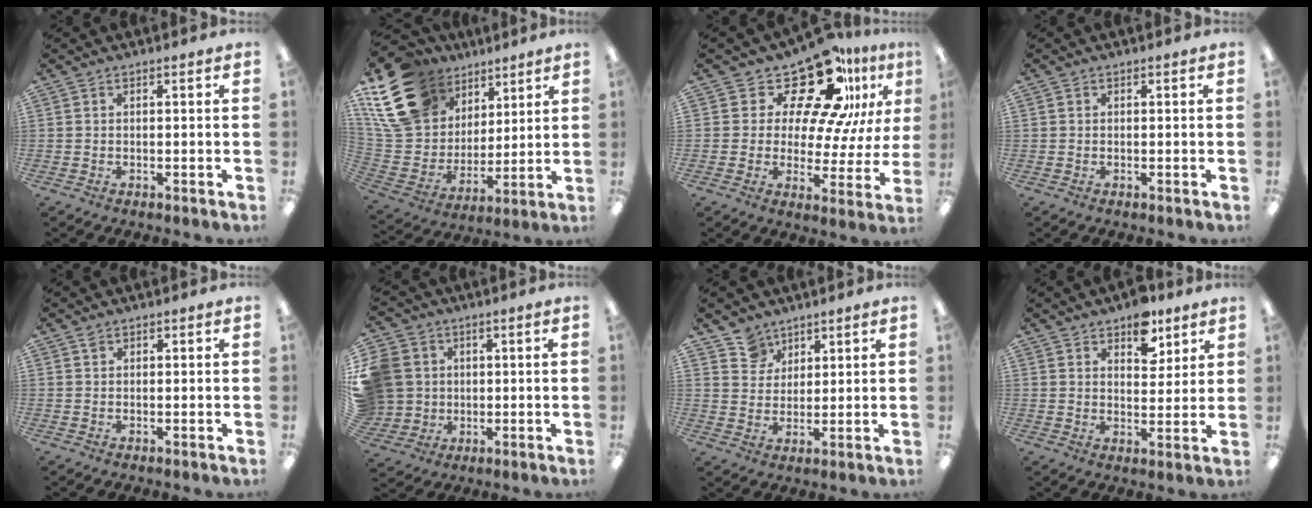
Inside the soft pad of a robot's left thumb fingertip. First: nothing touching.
{"total": 21.2, "force": [11.4, 14.9, 10.0], "torque": [-0.198, -0.047, 0.225]}
{"total": 19.6, "force": [13.8, 8.3, 11.2], "torque": [-0.182, -0.096, 0.234]}
{"total": 0.0}
{"total": 0.9, "force": [0.6, 0.6, 0.3], "torque": [-0.006, 0.002, 0.012]}
{"total": 11.0, "force": [2.5, 10.3, 2.9], "torque": [-0.094, 0.001, 0.057]}
{"total": 6.5, "force": [4.8, 4.4, 0.1], "torque": [-0.013, -0.023, 0.092]}
{"total": 8.5, "force": [6.0, 4.7, 3.8], "torque": [-0.037, -0.027, 0.101]}